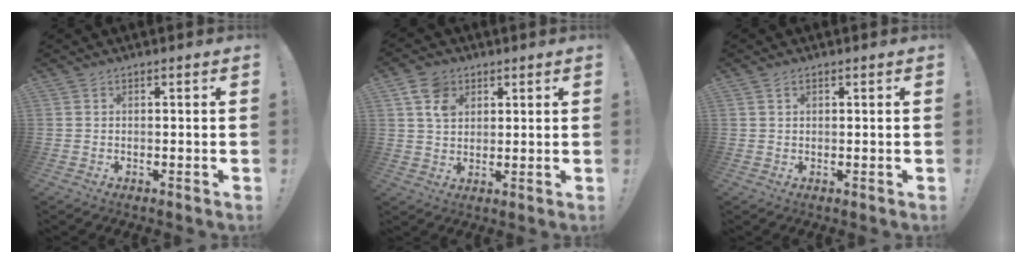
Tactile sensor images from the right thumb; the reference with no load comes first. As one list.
[{"total": 7.8, "force": [3.8, 5.9, 3.5], "torque": [-0.060, -0.008, 0.075]}, {"total": 1.0, "force": [0.5, 0.7, 0.5], "torque": [-0.011, 0.002, 0.010]}]